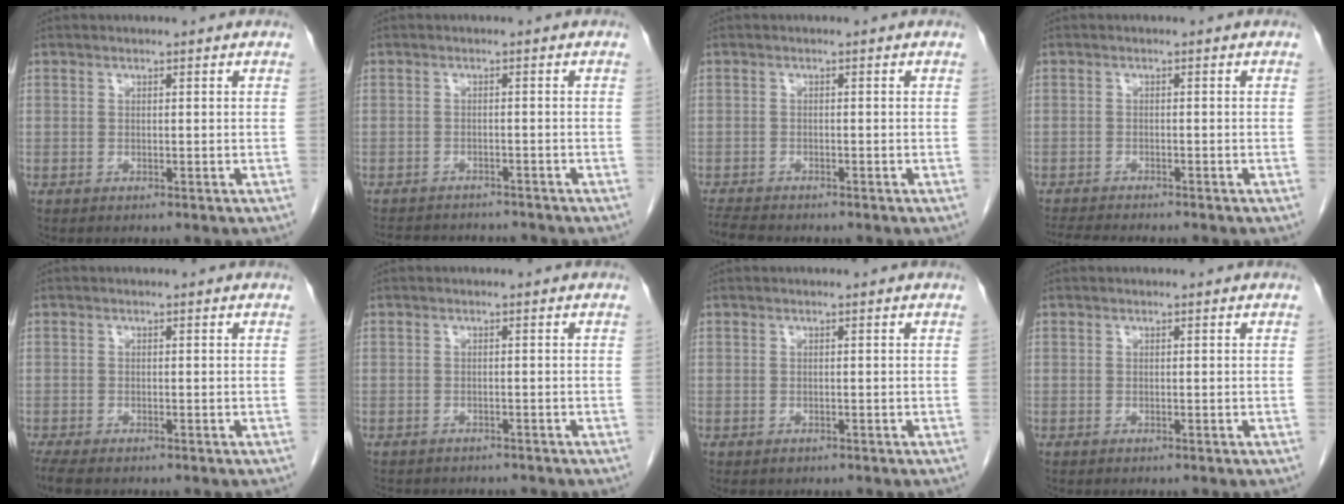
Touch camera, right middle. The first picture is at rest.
{"total": 8.9, "force": [-8.2, 2.4, 2.3], "torque": [-0.039, 0.006, -0.107]}
{"total": 4.3, "force": [-3.8, 1.2, 1.6], "torque": [-0.030, -0.010, -0.060]}
{"total": 6.8, "force": [-6.2, 0.6, 2.8], "torque": [-0.041, -0.013, -0.097]}
{"total": 3.7, "force": [-2.9, 1.0, 2.0], "torque": [-0.043, -0.013, -0.047]}
{"total": 6.2, "force": [-5.4, 2.5, 1.8], "torque": [-0.025, 0.002, -0.068]}
{"total": 0.5, "force": [-0.3, 0.4, 0.1], "torque": [-0.008, 0.002, -0.002]}
{"total": 0.0}